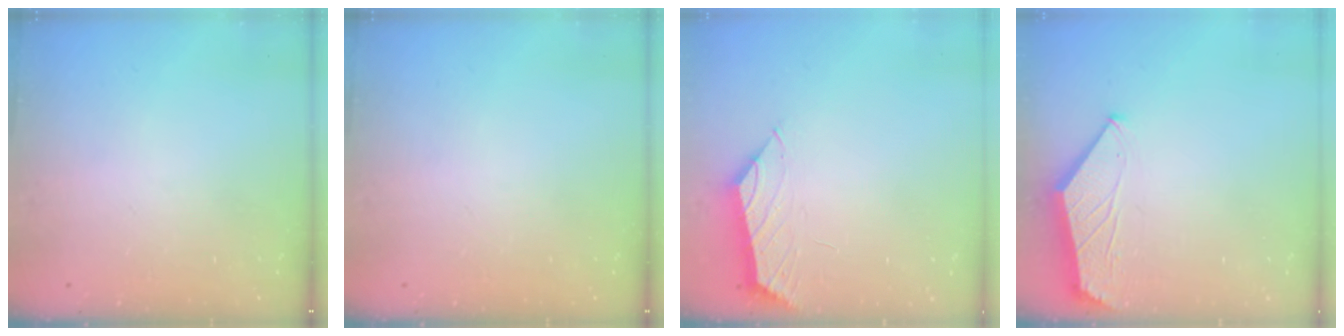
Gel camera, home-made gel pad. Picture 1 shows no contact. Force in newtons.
{"total": 0.0}
{"total": 1.3, "press": 1.2, "slide": 0.4}
{"total": 1.6, "press": 1.6, "slide": 0.4}